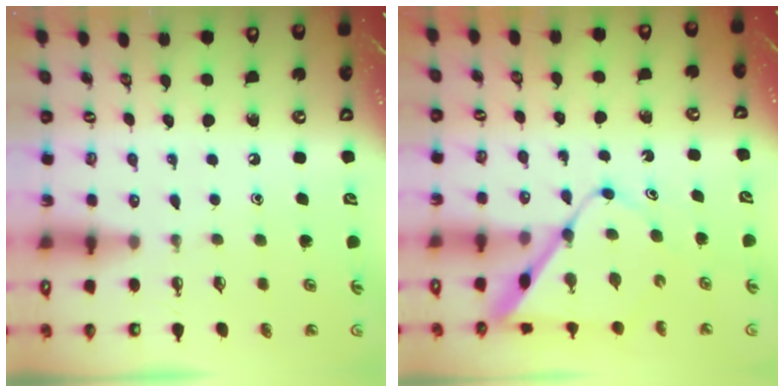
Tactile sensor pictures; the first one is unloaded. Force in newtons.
{"total": 9.4, "press": 9.4, "slide": 0.7}